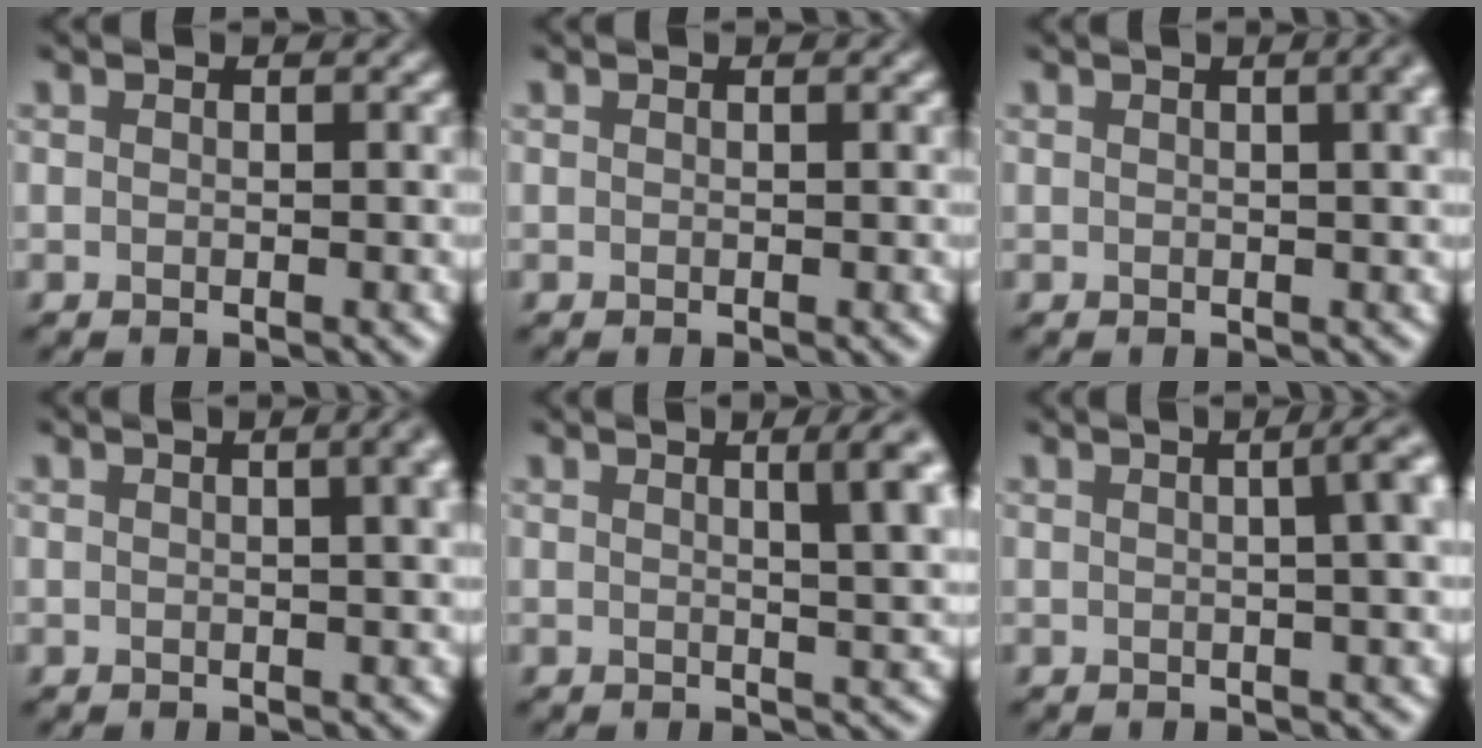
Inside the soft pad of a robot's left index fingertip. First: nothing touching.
{"total": 0.0}
{"total": 5.6, "force": [1.8, 2.6, 4.6], "torque": [-0.021, 0.031, -0.001]}
{"total": 6.4, "force": [2.0, 3.2, 5.3], "torque": [-0.017, 0.040, -0.006]}
{"total": 6.3, "force": [2.0, 2.1, 5.6], "torque": [-0.035, 0.016, 0.021]}
{"total": 9.7, "force": [2.2, 5.0, 8.0], "torque": [-0.006, 0.055, -0.013]}